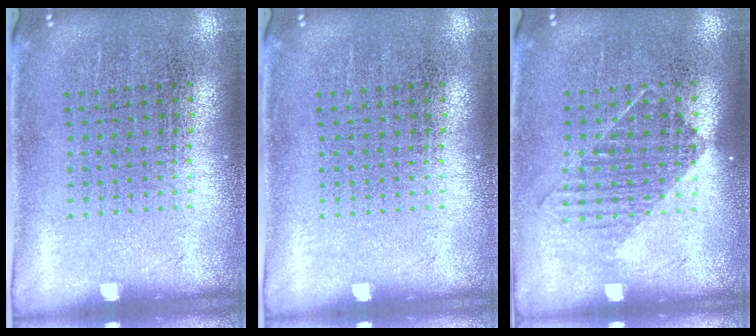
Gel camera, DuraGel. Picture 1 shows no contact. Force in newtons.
{"total": 0.0}
{"total": 1.2, "press": 1.0, "slide": 0.7}